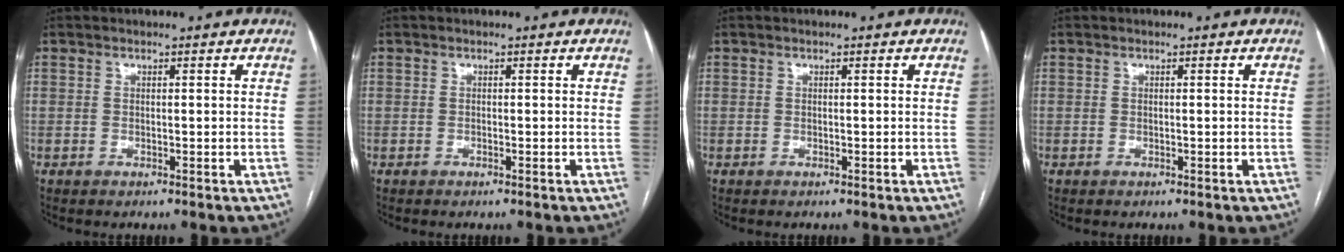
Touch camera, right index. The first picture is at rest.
{"total": 0.0}
{"total": 0.0}
{"total": 0.0}